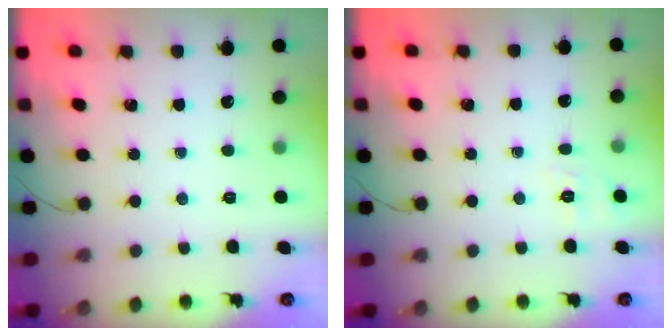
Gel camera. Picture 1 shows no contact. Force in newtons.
{"total": 2.0, "press": 0.2, "slide": 1.9}